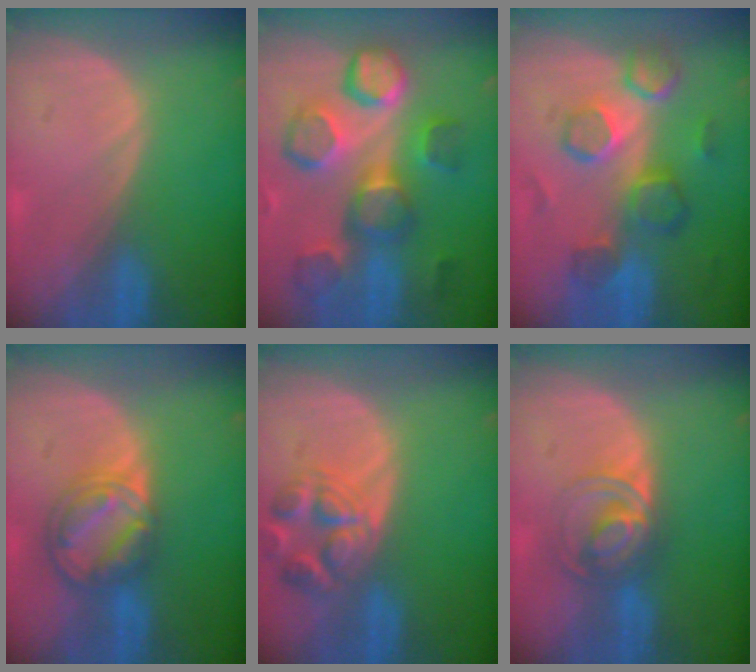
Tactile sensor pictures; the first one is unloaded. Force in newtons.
{"total": 11.6, "press": 10.9, "slide": 4.0}
{"total": 9.0, "press": 8.6, "slide": 2.8}
{"total": 8.1, "press": 6.9, "slide": 4.4}
{"total": 7.1, "press": 6.4, "slide": 3.2}
{"total": 6.9, "press": 5.9, "slide": 3.5}